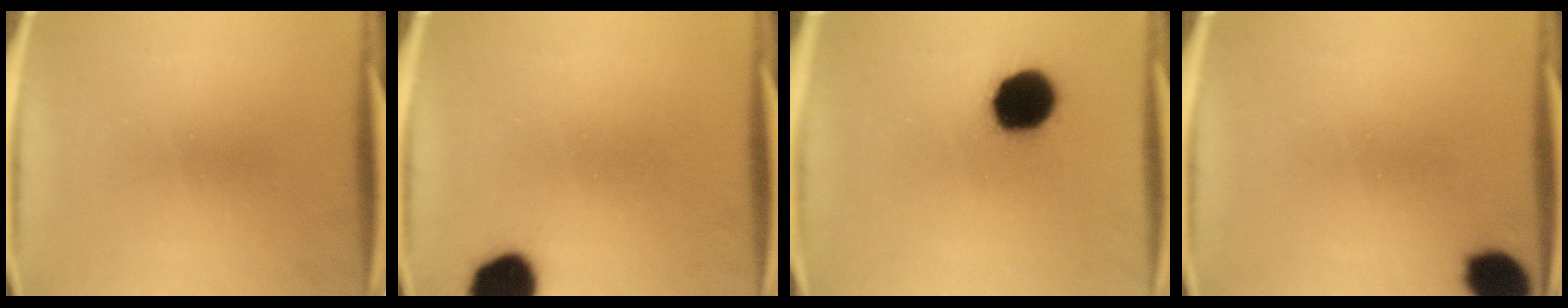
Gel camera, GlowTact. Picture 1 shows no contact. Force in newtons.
{"total": 10.9}
{"total": 14.1}
{"total": 9.1}